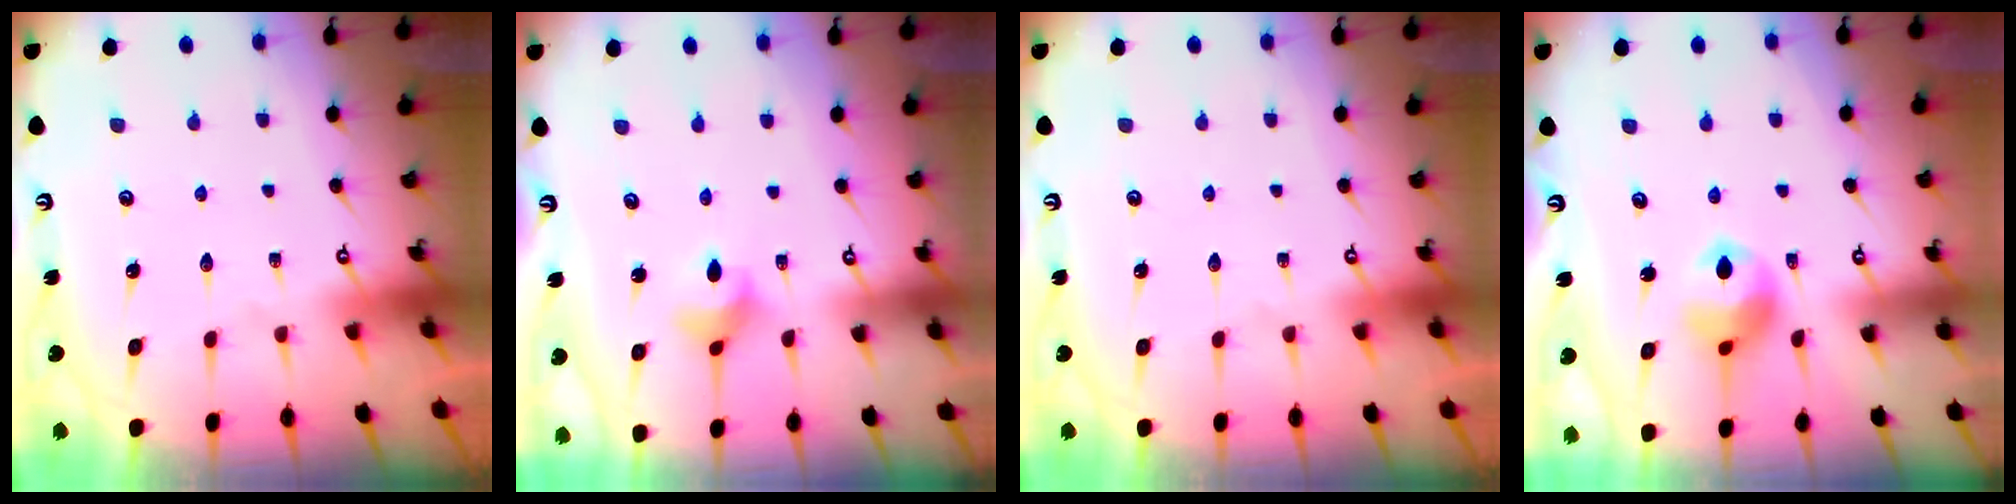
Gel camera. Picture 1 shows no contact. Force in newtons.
{"total": 4.1, "press": 4.1, "slide": 0.1}
{"total": 0.0}
{"total": 9.9, "press": 9.8, "slide": 1.2}